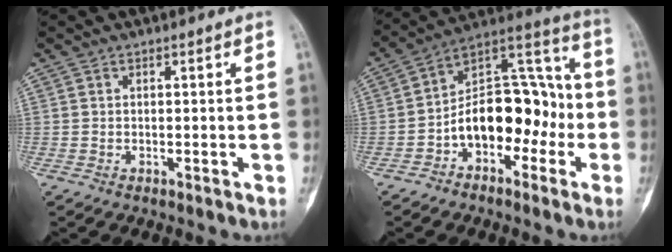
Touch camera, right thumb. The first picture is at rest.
{"total": 16.7, "force": [-4.3, 10.3, 12.4], "torque": [-0.158, 0.069, -0.075]}